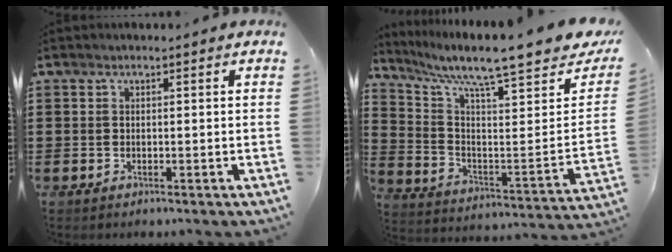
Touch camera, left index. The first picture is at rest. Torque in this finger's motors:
{"motor_torque": [2.14, 0.00, 0.75, 0.21]}